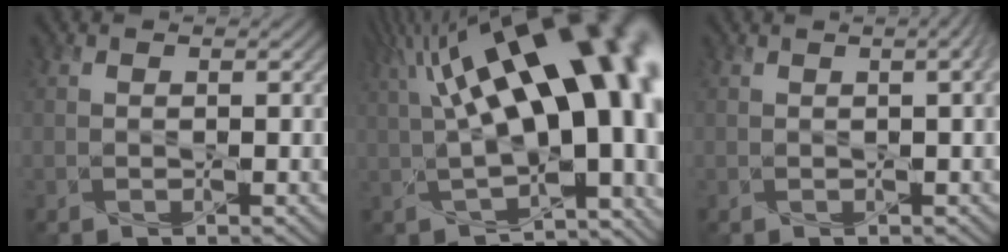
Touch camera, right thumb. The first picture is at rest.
{"total": 19.6, "force": [2.8, 7.3, 18.0], "torque": [-0.247, 0.027, 0.056]}
{"total": 3.0, "force": [0.3, 1.1, 2.8], "torque": [-0.031, 0.010, 0.004]}